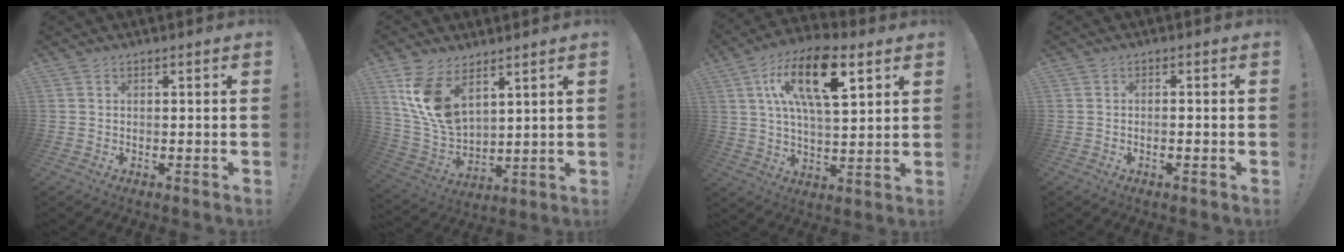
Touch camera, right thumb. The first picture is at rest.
{"total": 12.9, "force": [7.4, 7.2, 7.8], "torque": [-0.172, -0.041, 0.144]}
{"total": 19.0, "force": [7.7, 7.9, 15.4], "torque": [-0.267, -0.009, 0.125]}
{"total": 1.2, "force": [-0.7, 0.0, 0.9], "torque": [-0.018, 0.001, -0.012]}